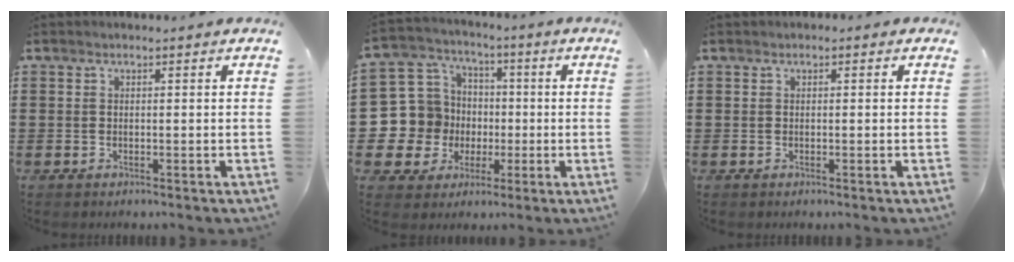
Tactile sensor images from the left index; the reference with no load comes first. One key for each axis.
{"total": 11.5, "fx": -1.5, "fy": 11.1, "fz": 2.3, "tx": -0.115, "ty": 0.004, "tz": -0.018}
{"total": 0.0}